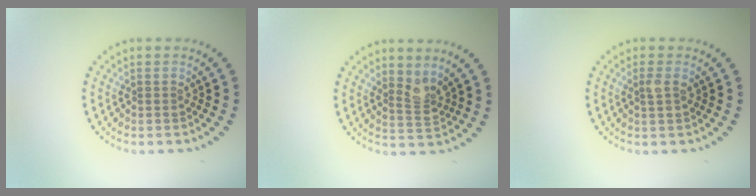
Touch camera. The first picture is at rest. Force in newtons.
{"total": 2.0, "press": 1.4, "slide": 1.4}
{"total": 1.1, "press": 1.1, "slide": 0.3}